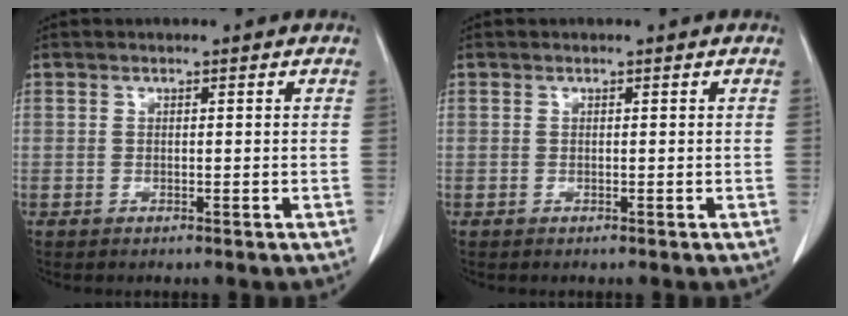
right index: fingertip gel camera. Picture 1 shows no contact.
{"total": 0.0}